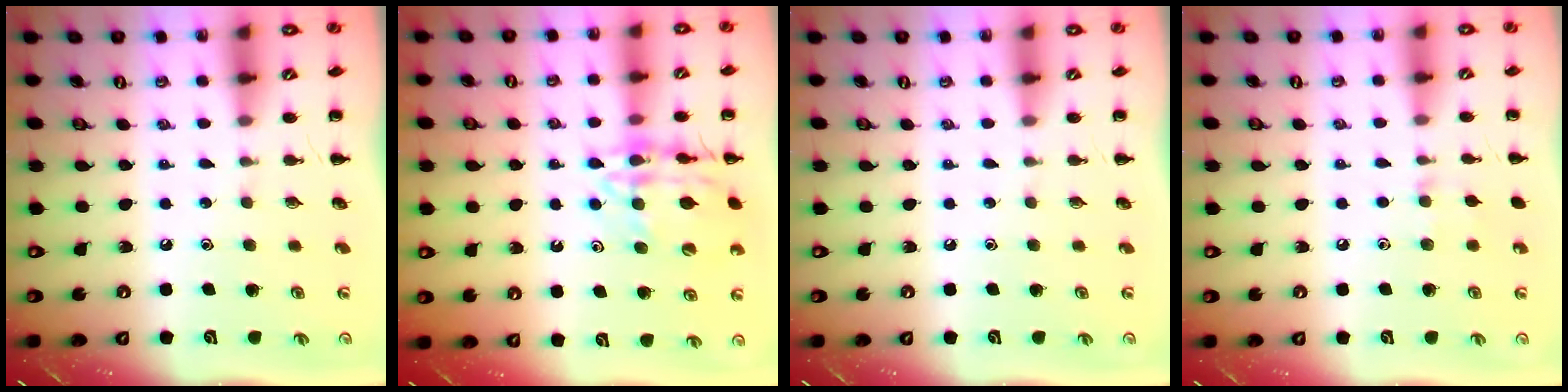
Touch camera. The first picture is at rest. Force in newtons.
{"total": 15.6, "press": 15.4, "slide": 2.3}
{"total": 0.0}
{"total": 6.2, "press": 5.9, "slide": 2.1}